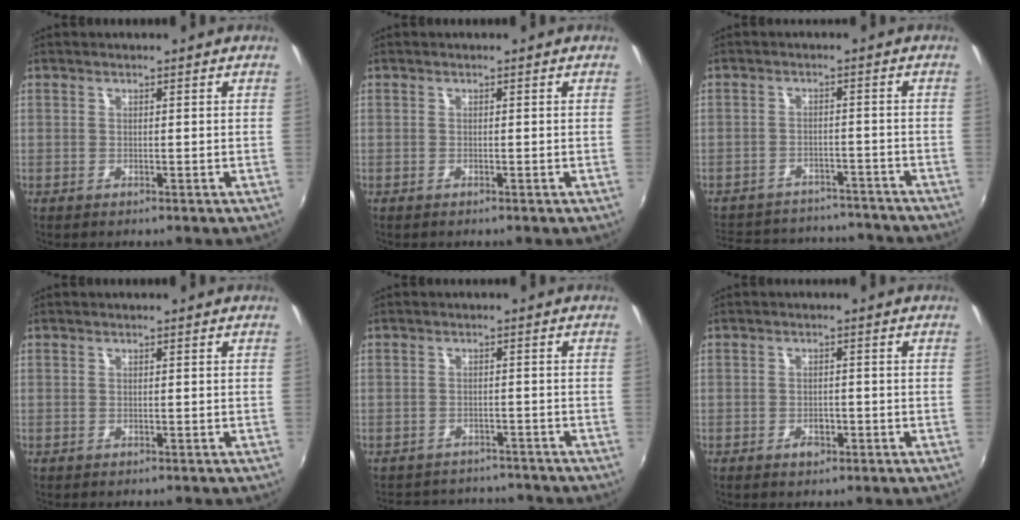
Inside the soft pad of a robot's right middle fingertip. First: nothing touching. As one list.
[{"total": 0.0}, {"total": 18.1, "force": [-15.4, 7.6, 5.8], "torque": [-0.137, 0.037, -0.194]}, {"total": 0.0}, {"total": 9.4, "force": [-8.4, 3.7, 2.0], "torque": [-0.050, 0.019, -0.113]}, {"total": 2.3, "force": [-1.4, 1.5, 1.2], "torque": [-0.022, 0.001, -0.020]}]